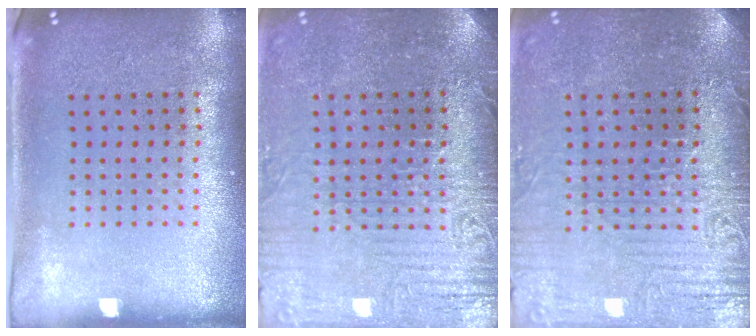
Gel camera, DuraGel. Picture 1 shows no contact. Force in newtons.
{"total": 3.8, "press": 3.5, "slide": 1.3}
{"total": 3.8, "press": 3.6, "slide": 1.2}